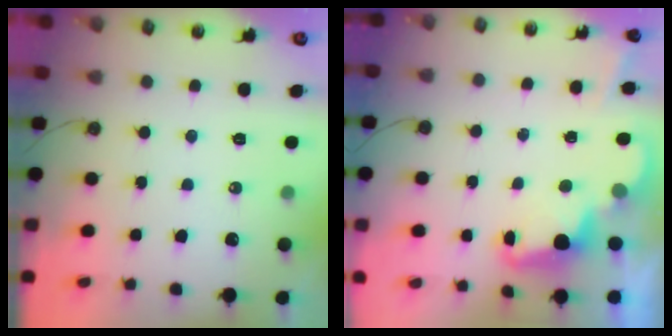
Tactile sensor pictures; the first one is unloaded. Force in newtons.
{"total": 2.4, "press": 2.4, "slide": 0.6}